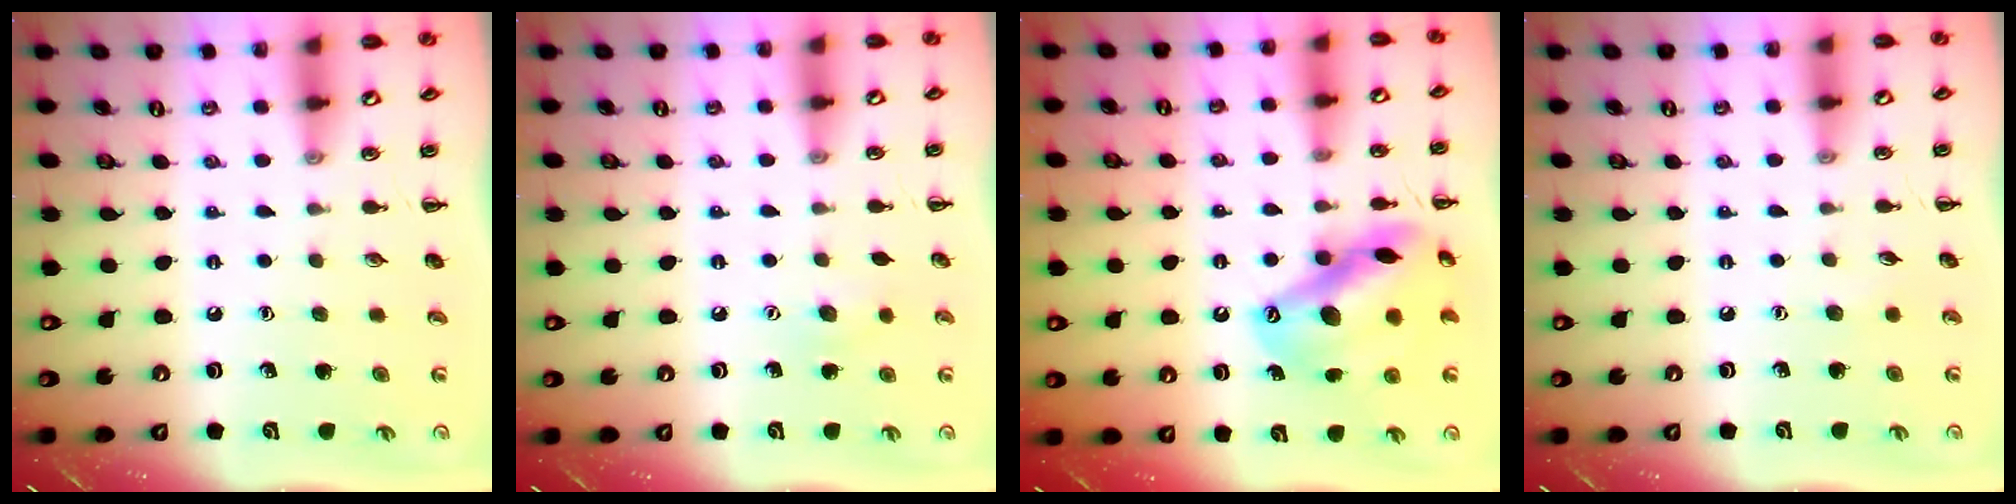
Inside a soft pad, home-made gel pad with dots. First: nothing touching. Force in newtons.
{"total": 5.9, "press": 5.7, "slide": 1.2}
{"total": 17.8, "press": 17.6, "slide": 2.8}
{"total": 3.2, "press": 3.0, "slide": 0.8}